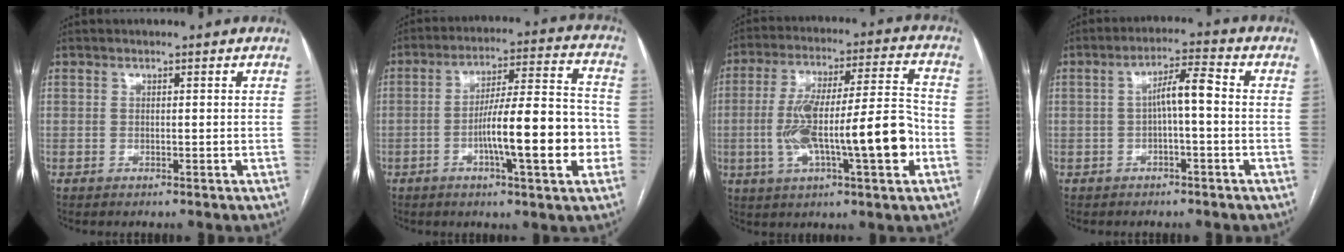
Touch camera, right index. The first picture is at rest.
{"total": 15.0, "force": [-3.9, 1.7, 14.4], "torque": [-0.229, 0.013, -0.058]}
{"total": 17.7, "force": [-3.8, 2.8, 17.1], "torque": [-0.298, 0.020, -0.055]}
{"total": 5.1, "force": [-0.3, 0.9, 5.0], "torque": [-0.082, 0.021, -0.003]}